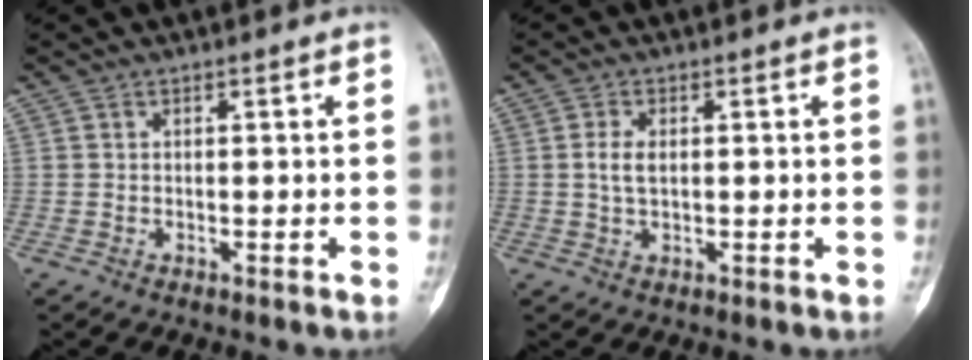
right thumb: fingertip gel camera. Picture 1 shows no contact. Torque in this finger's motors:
{"motor_torque": [-0.02, 0.02, 0.23, -0.42, 0.08]}